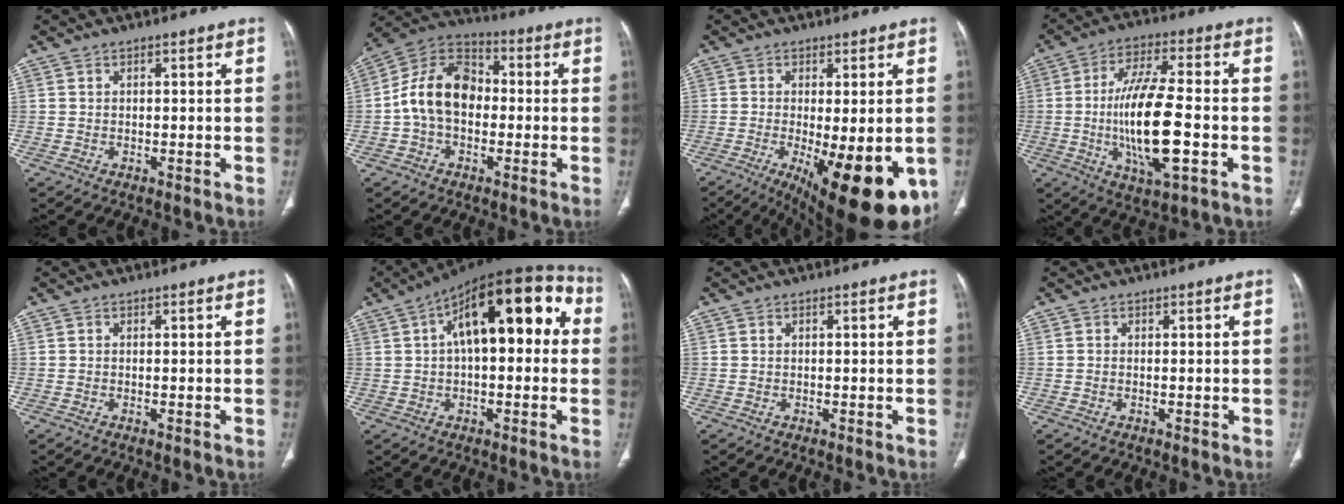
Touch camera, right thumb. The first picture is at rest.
{"total": 13.1, "force": [-0.9, 9.3, 9.3], "torque": [-0.153, 0.037, -0.030]}
{"total": 19.4, "force": [-6.7, 6.7, 16.9], "torque": [-0.193, -0.028, -0.078]}
{"total": 16.7, "force": [-2.8, 5.2, 15.6], "torque": [-0.295, 0.008, -0.049]}
{"total": 0.0}
{"total": 21.1, "force": [4.3, 9.7, 18.3], "torque": [-0.242, 0.049, 0.050]}
{"total": 0.0}
{"total": 0.0}